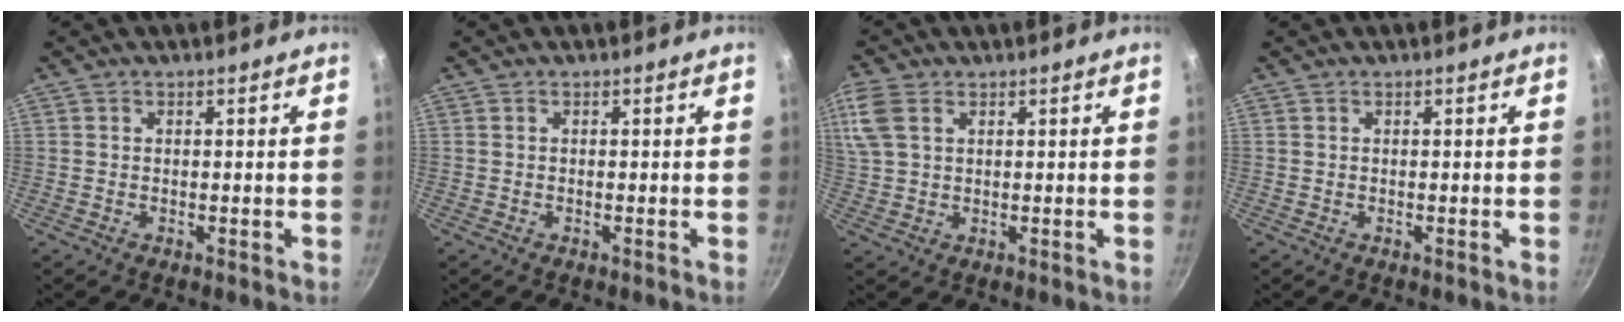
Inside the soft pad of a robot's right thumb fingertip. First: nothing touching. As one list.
[{"total": 0.0}, {"total": 9.0, "force": [3.8, 5.8, 5.7], "torque": [-0.135, 0.018, 0.079]}, {"total": 0.0}]